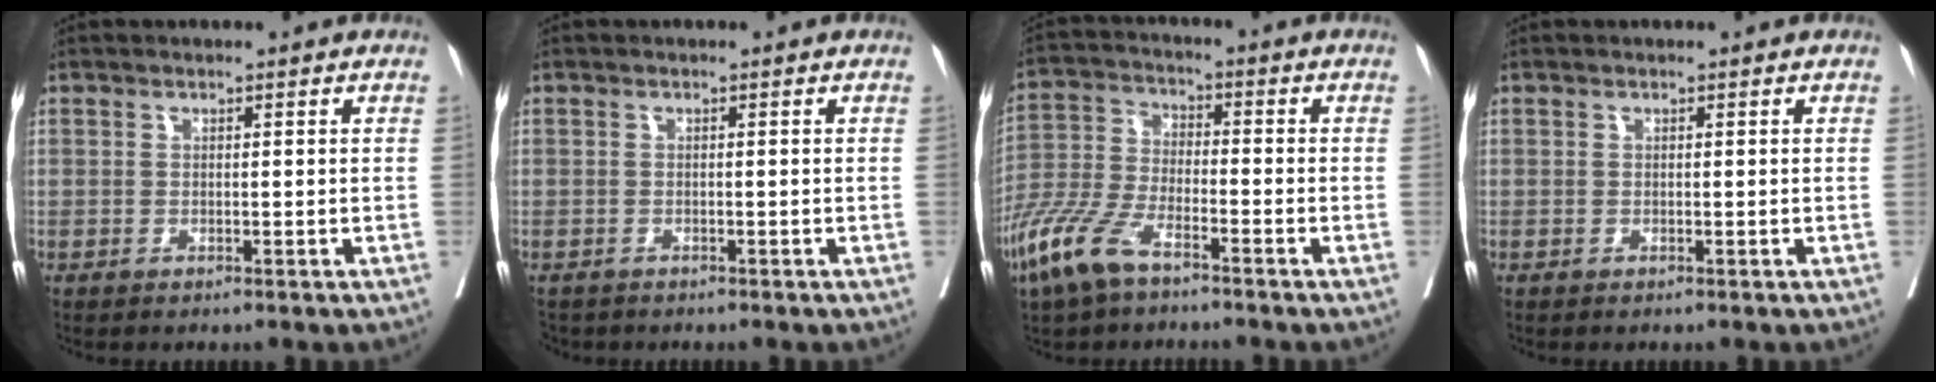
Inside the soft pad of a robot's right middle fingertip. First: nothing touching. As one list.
[{"total": 2.5, "force": [-2.1, 1.3, 0.4], "torque": [-0.011, -0.003, -0.034]}, {"total": 9.7, "force": [-6.4, 3.0, 6.6], "torque": [-0.161, -0.017, -0.131]}, {"total": 0.0}]